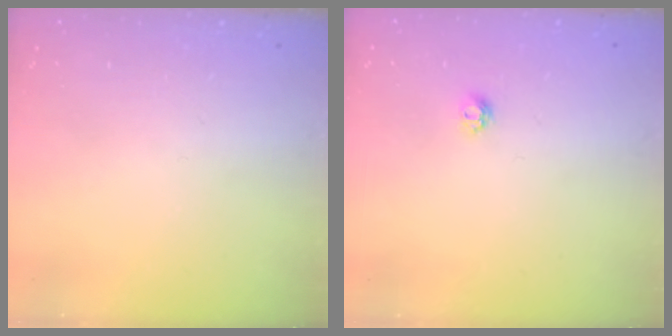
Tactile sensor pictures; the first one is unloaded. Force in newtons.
{"total": 4.2, "press": 4.1, "slide": 0.4}